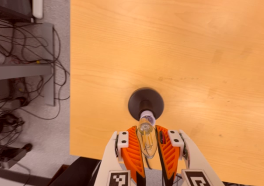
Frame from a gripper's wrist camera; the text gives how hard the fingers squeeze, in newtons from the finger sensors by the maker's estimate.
{"total": 20.0, "left": 22.7, "right": 17.3}